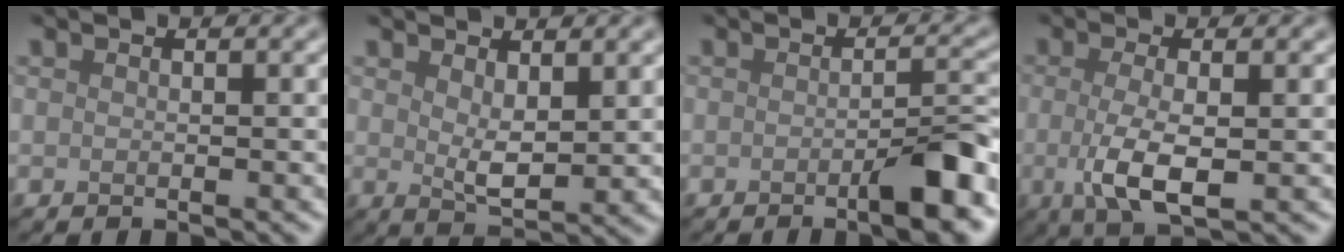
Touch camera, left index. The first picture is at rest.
{"total": 2.9, "force": [1.3, 1.1, 2.4], "torque": [-0.047, -0.008, 0.026]}
{"total": 4.4, "force": [-1.9, 0.9, 3.9], "torque": [-0.053, 0.005, -0.034]}
{"total": 4.6, "force": [-0.6, 1.5, 4.3], "torque": [-0.093, -0.011, -0.012]}